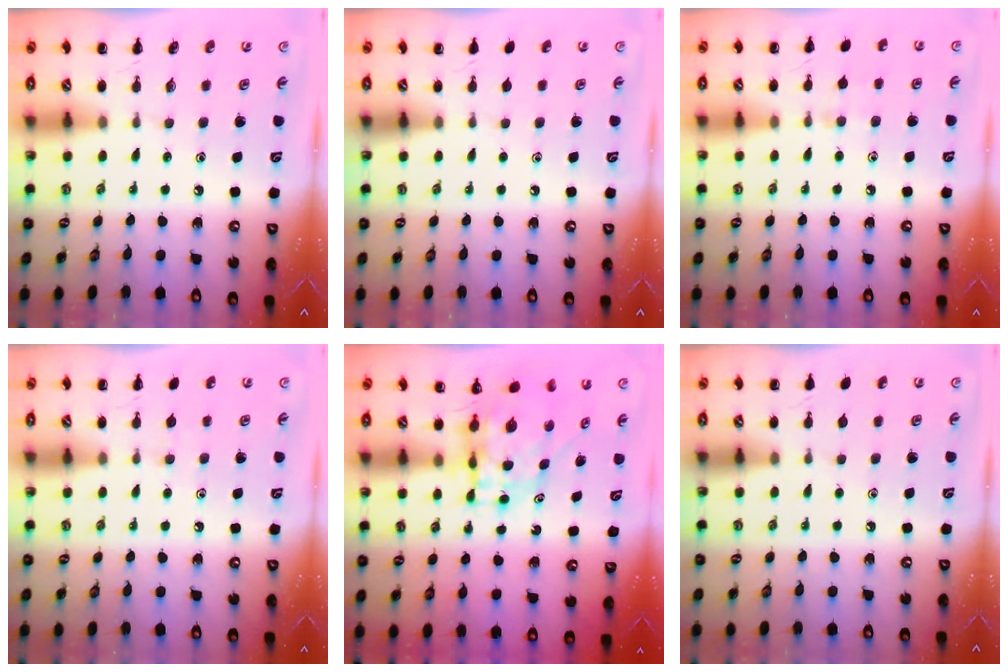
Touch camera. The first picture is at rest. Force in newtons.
{"total": 0.6, "press": 0.6, "slide": 0.1}
{"total": 4.9, "press": 4.4, "slide": 2.0}
{"total": 2.3, "press": 2.0, "slide": 1.1}
{"total": 5.5, "press": 5.4, "slide": 0.8}
{"total": 0.6, "press": 0.6, "slide": 0.1}